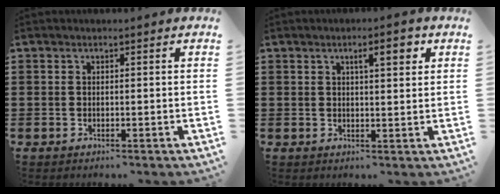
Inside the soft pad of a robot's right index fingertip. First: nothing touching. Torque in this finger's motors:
{"motor_torque": [0.31, 0.12, 0.09, 0.08]}